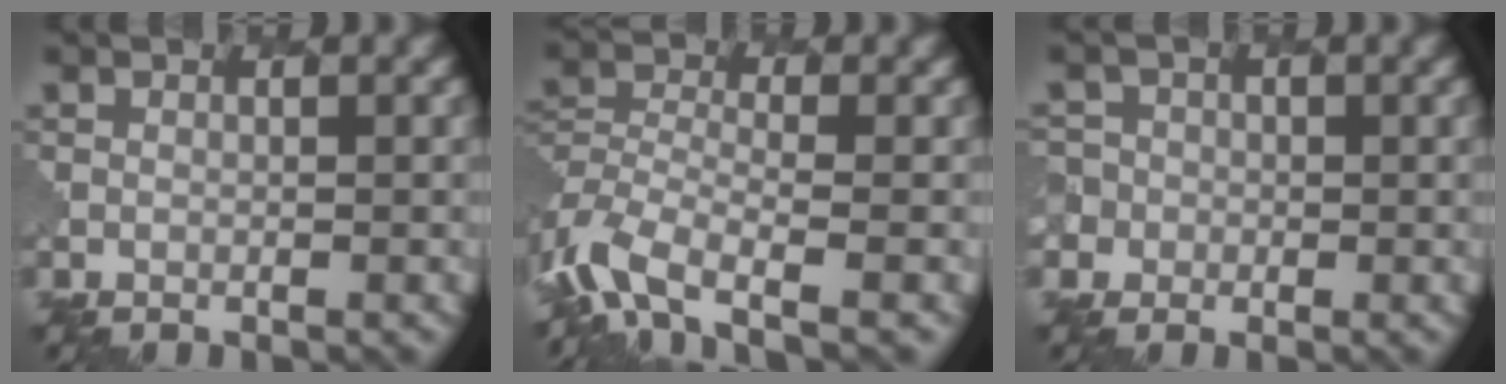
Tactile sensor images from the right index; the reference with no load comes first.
{"total": 6.6, "force": [-4.0, 3.1, 4.2], "torque": [-0.089, -0.011, -0.087]}
{"total": 3.9, "force": [-0.8, 3.8, 0.5], "torque": [0.007, 0.011, -0.046]}